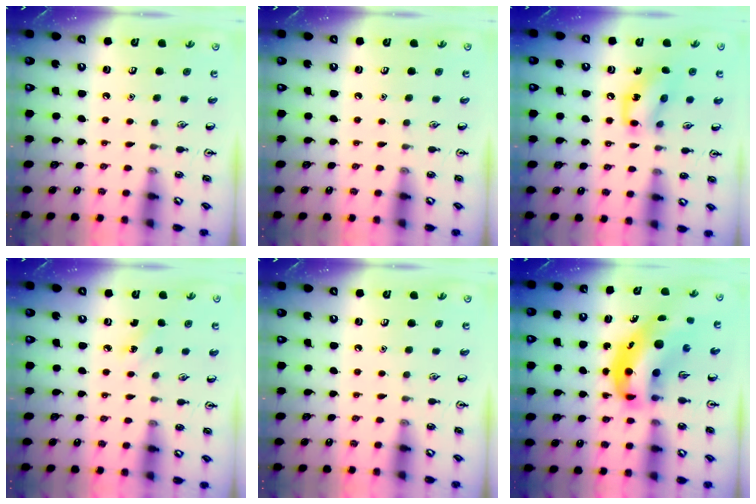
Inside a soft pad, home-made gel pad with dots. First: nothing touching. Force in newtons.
{"total": 0.0}
{"total": 12.0, "press": 11.8, "slide": 1.8}
{"total": 2.8, "press": 2.6, "slide": 1.0}
{"total": 0.0}
{"total": 11.3, "press": 10.8, "slide": 3.3}